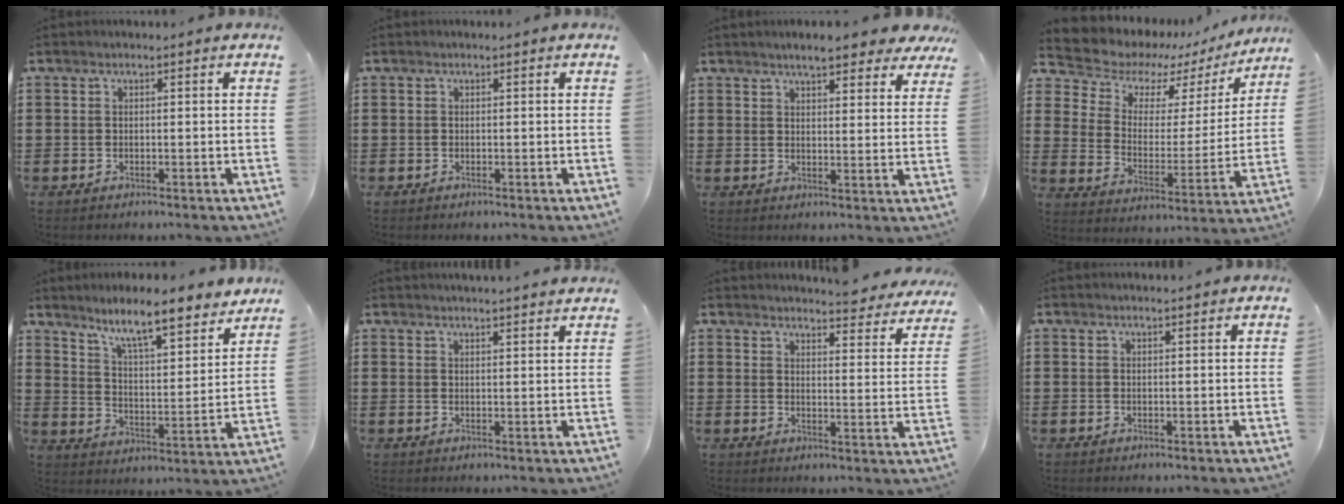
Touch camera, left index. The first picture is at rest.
{"total": 0.0}
{"total": 5.5, "force": [4.8, 0.8, 2.6], "torque": [-0.056, -0.010, 0.085]}
{"total": 7.4, "force": [6.5, 3.2, 1.3], "torque": [-0.059, -0.052, 0.111]}
{"total": 8.3, "force": [7.3, 0.3, 4.0], "torque": [-0.096, -0.044, 0.122]}
{"total": 2.1, "force": [2.1, -0.3, 0.1], "torque": [-0.006, -0.006, 0.041]}
{"total": 4.3, "force": [4.3, 0.1, 0.7], "torque": [-0.015, -0.030, 0.072]}
{"total": 0.9, "force": [0.8, -0.1, 0.3], "torque": [-0.007, -0.003, 0.017]}